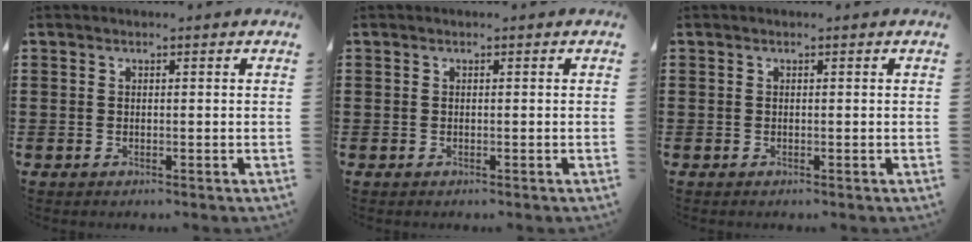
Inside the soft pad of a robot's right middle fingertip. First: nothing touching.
{"total": 0.0}
{"total": 0.0}